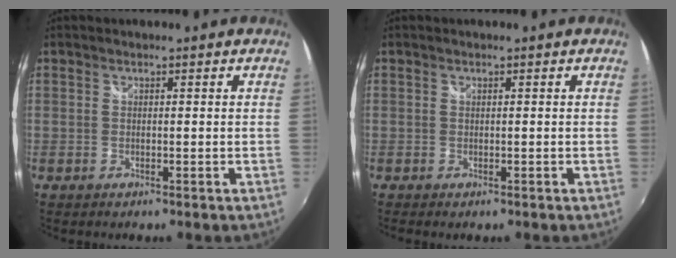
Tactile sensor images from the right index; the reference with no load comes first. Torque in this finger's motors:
{"motor_torque": [0.01, -0.03, 0.02, 0.01]}